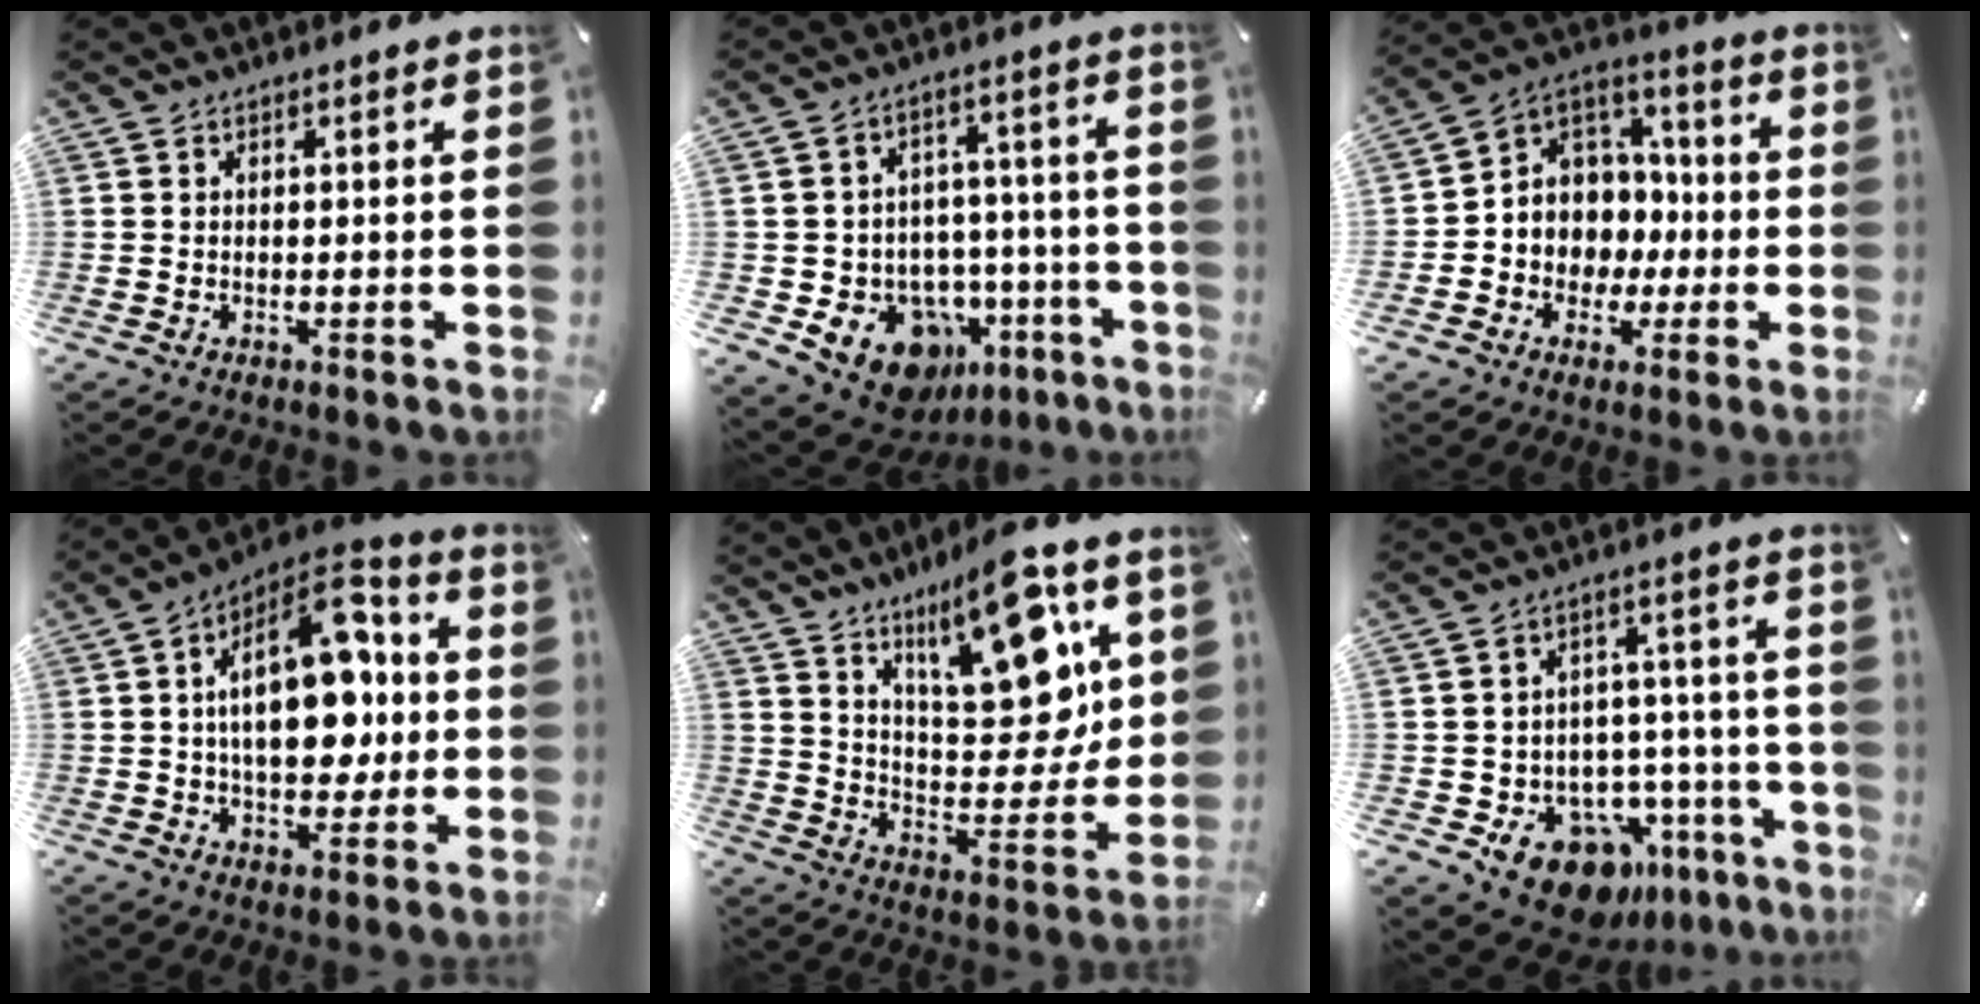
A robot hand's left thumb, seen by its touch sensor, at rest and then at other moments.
{"total": 14.3, "force": [-7.6, 10.5, 6.1], "torque": [-0.072, 0.040, -0.119]}
{"total": 9.0, "force": [-0.6, 8.9, 0.0], "torque": [-0.013, -0.014, -0.002]}
{"total": 19.5, "force": [2.8, 11.2, 15.7], "torque": [-0.247, -0.009, 0.047]}
{"total": 19.7, "force": [10.9, 8.2, 14.2], "torque": [-0.193, -0.068, 0.177]}
{"total": 14.9, "force": [-9.6, 9.1, 6.9], "torque": [-0.075, 0.061, -0.151]}